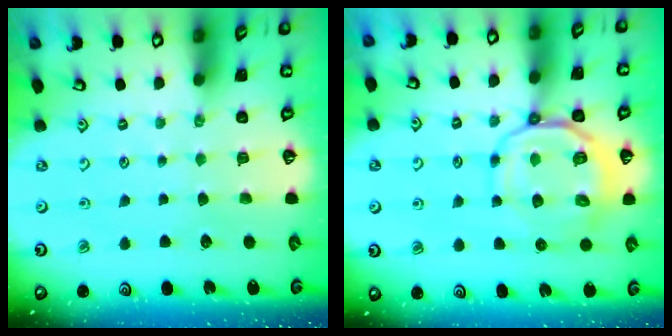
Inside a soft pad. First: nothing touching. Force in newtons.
{"total": 11.2, "press": 11.1, "slide": 2.0}